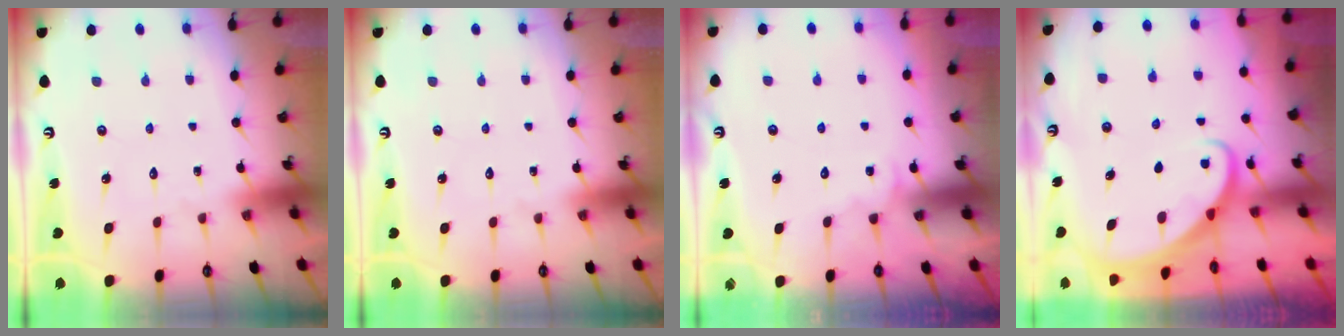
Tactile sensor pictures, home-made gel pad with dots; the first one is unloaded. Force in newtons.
{"total": 0.0}
{"total": 3.3, "press": 3.3, "slide": 0.3}
{"total": 2.4, "press": 2.4, "slide": 0.2}